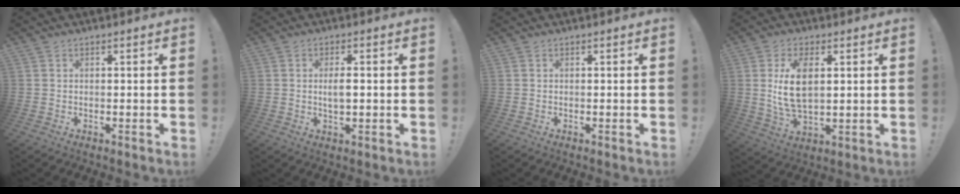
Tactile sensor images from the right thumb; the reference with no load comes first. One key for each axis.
{"total": 3.7, "fx": 0.0, "fy": 1.2, "fz": 3.5, "tx": -0.054, "ty": -0.001, "tz": -0.004}
{"total": 0.0}
{"total": 11.4, "fx": 2.2, "fy": 6.2, "fz": 9.3, "tx": -0.174, "ty": -0.006, "tz": 0.038}